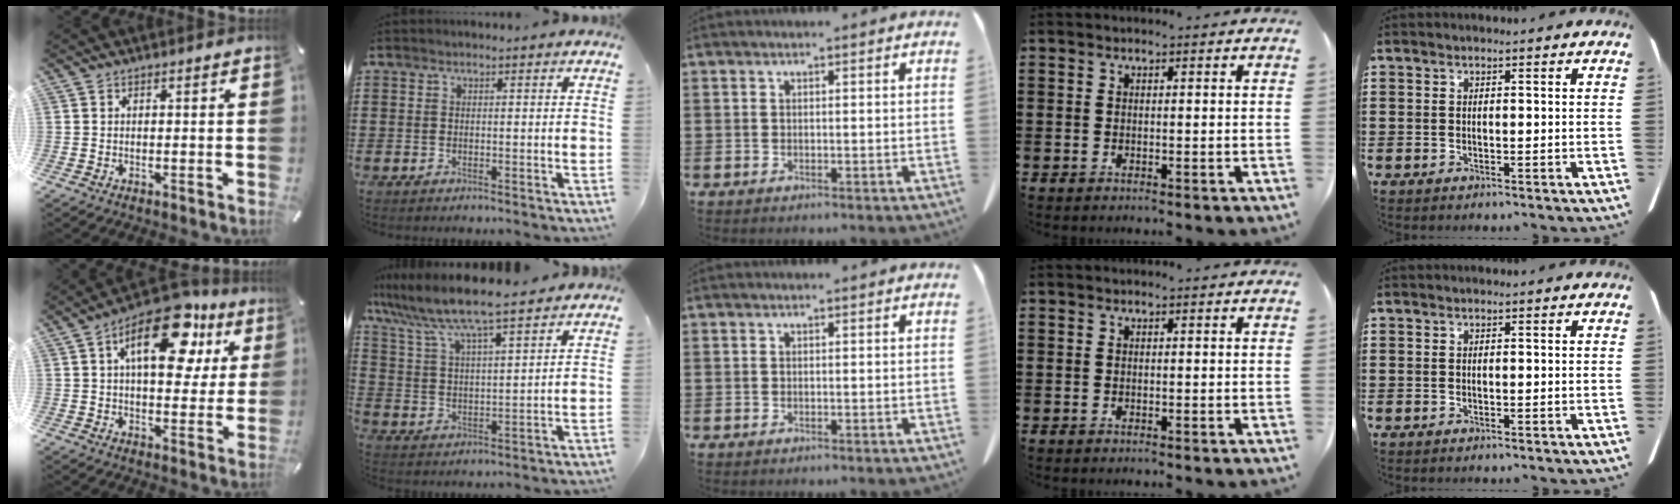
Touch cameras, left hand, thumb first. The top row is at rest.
{"thumb": {"total": 18.9, "force": [8.2, 9.7, 14.0], "torque": [-0.199, -0.029, 0.134]}, "index": {"total": 7.3, "force": [6.6, -0.1, 3.0], "torque": [-0.087, -0.038, 0.111]}}